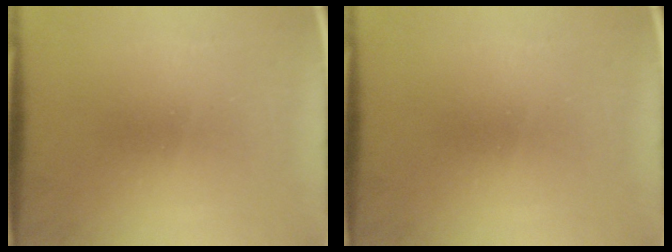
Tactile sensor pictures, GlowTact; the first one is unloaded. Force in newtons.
{"total": 0.0}